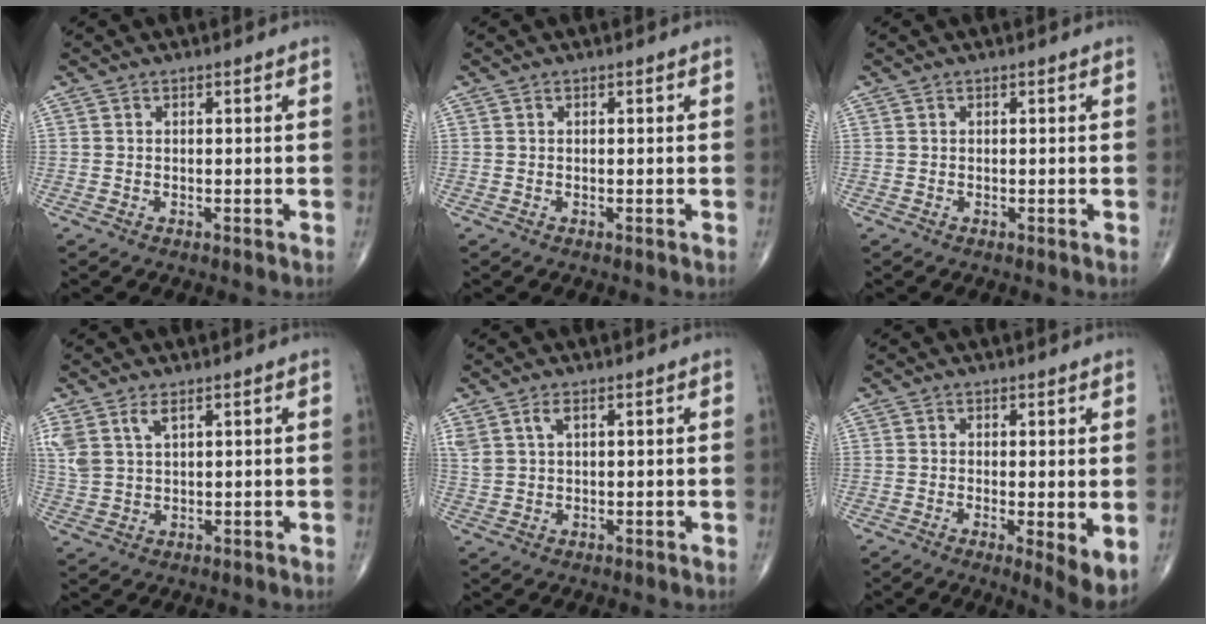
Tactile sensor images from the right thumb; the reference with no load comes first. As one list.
[{"total": 0.0}, {"total": 0.0}, {"total": 5.6, "force": [3.2, 2.6, 3.8], "torque": [-0.087, -0.006, 0.072]}, {"total": 3.8, "force": [1.9, 1.8, 2.7], "torque": [-0.064, 0.004, 0.045]}, {"total": 5.6, "force": [-0.4, 1.3, 5.4], "torque": [-0.082, -0.018, -0.007]}]